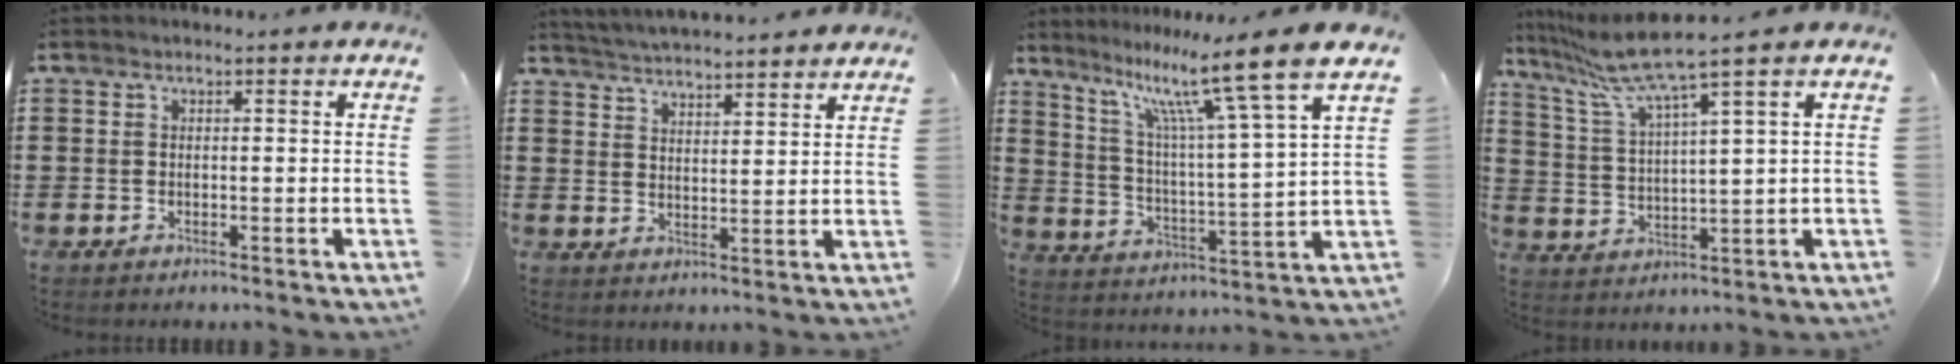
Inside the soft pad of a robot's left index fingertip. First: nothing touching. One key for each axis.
{"total": 4.0, "fx": 4.0, "fy": -0.3, "fz": -0.2, "tx": -0.013, "ty": -0.021, "tz": 0.071}
{"total": 12.2, "fx": 9.2, "fy": -0.2, "fz": 7.9, "tx": -0.161, "ty": -0.062, "tz": 0.140}
{"total": 7.4, "fx": 5.7, "fy": -0.4, "fz": 4.6, "tx": -0.111, "ty": -0.023, "tz": 0.098}